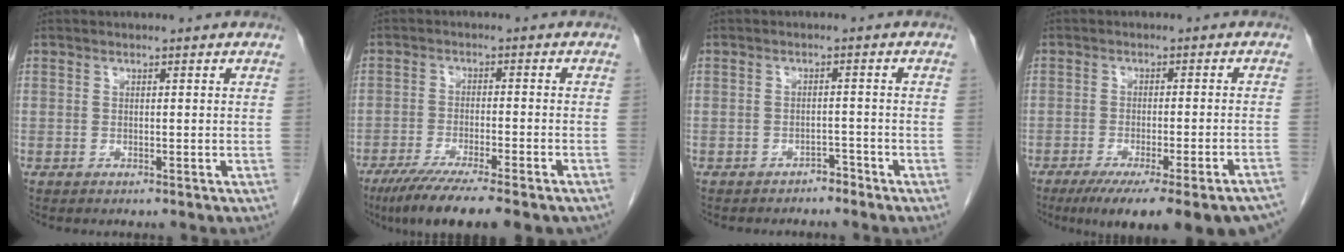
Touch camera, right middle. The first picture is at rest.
{"total": 13.3, "force": [-10.3, 1.7, 8.3], "torque": [-0.121, -0.030, -0.157]}
{"total": 2.1, "force": [-1.9, 0.9, 0.4], "torque": [-0.008, 0.001, -0.026]}
{"total": 20.7, "force": [-17.2, 1.6, 11.2], "torque": [-0.094, -0.023, -0.218]}